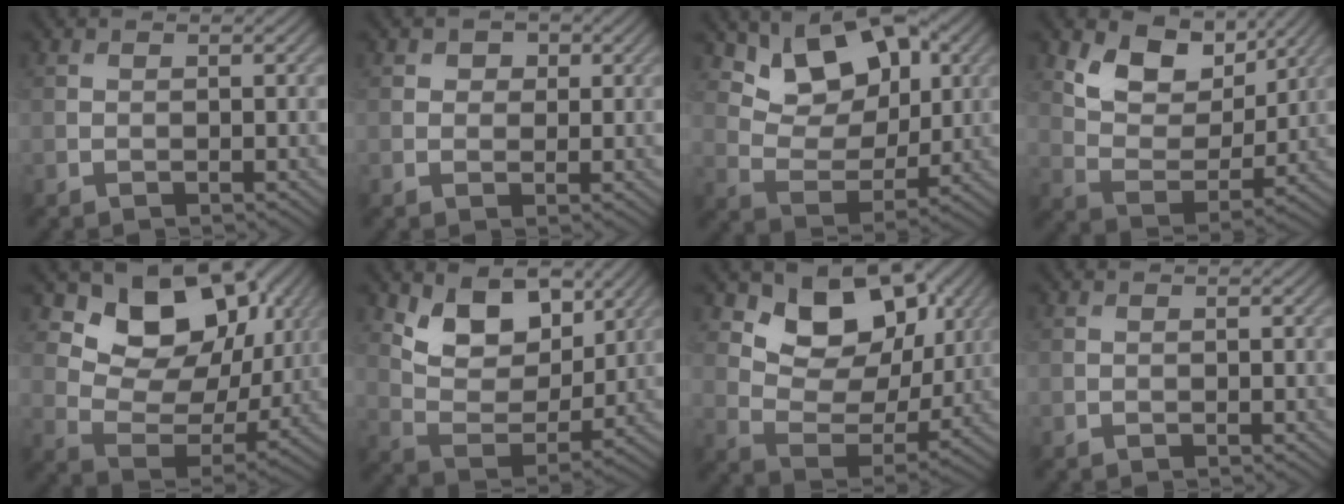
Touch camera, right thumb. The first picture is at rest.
{"total": 2.2, "force": [0.9, 1.8, 1.0], "torque": [-0.008, -0.003, 0.009]}
{"total": 10.3, "force": [5.6, 6.0, 6.2], "torque": [-0.115, -0.008, 0.092]}
{"total": 9.6, "force": [5.5, 5.7, 5.5], "torque": [-0.114, -0.013, 0.094]}
{"total": 13.0, "force": [6.7, 8.4, 7.3], "torque": [-0.127, -0.011, 0.116]}
{"total": 9.2, "force": [5.3, 5.1, 5.4], "torque": [-0.108, -0.020, 0.093]}
{"total": 11.0, "force": [5.9, 6.9, 6.1], "torque": [-0.118, -0.012, 0.102]}
{"total": 0.0}